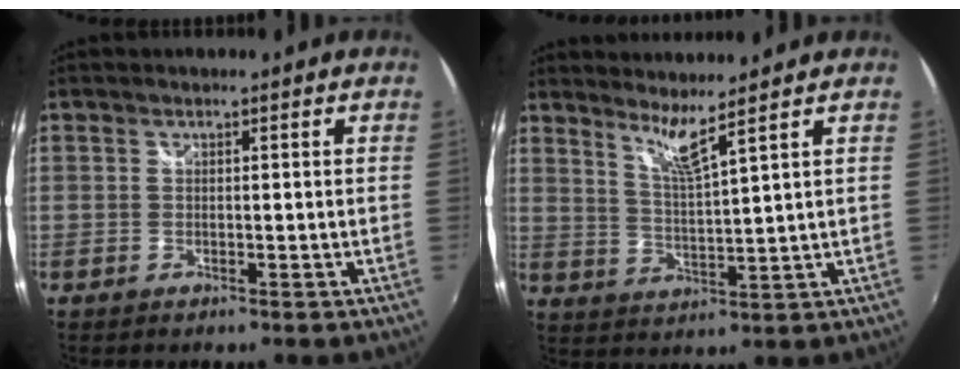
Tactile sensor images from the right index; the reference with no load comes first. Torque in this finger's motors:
{"motor_torque": [-0.13, 0.33, 0.06, 0.06]}